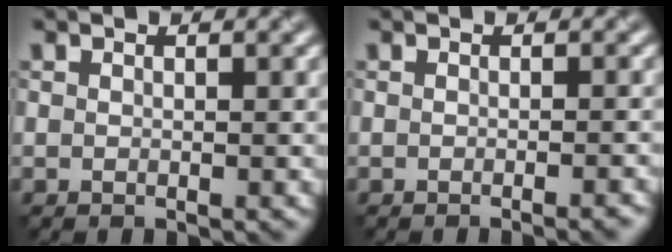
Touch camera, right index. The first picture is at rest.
{"total": 2.4, "force": [-1.6, 0.7, 1.7], "torque": [-0.006, 0.012, -0.023]}